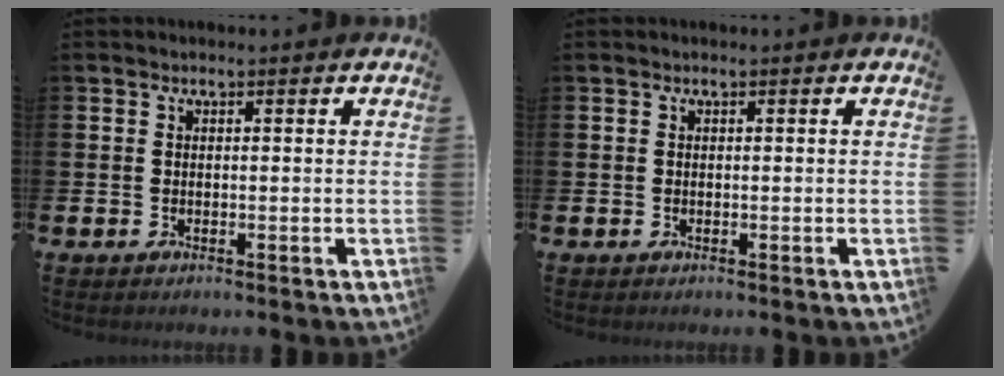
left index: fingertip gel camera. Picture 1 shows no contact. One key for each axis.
{"total": 0.0}